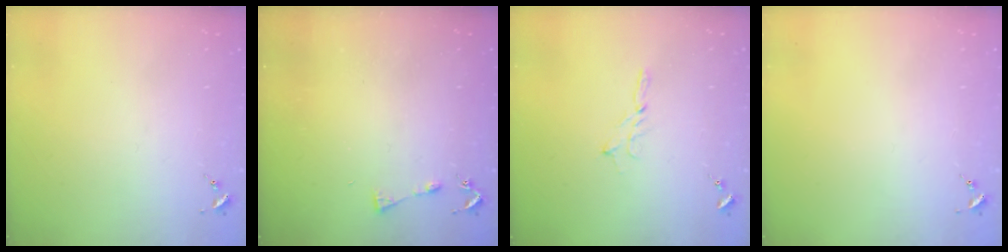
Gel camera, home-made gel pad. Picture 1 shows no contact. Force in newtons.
{"total": 3.7, "press": 3.7, "slide": 0.5}
{"total": 2.3, "press": 2.3, "slide": 0.2}
{"total": 0.0}